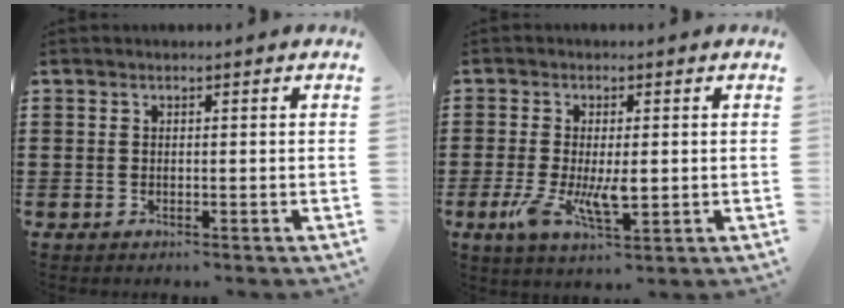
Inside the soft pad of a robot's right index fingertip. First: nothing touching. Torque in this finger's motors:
{"motor_torque": [0.86, -0.50, 0.68, 0.13]}